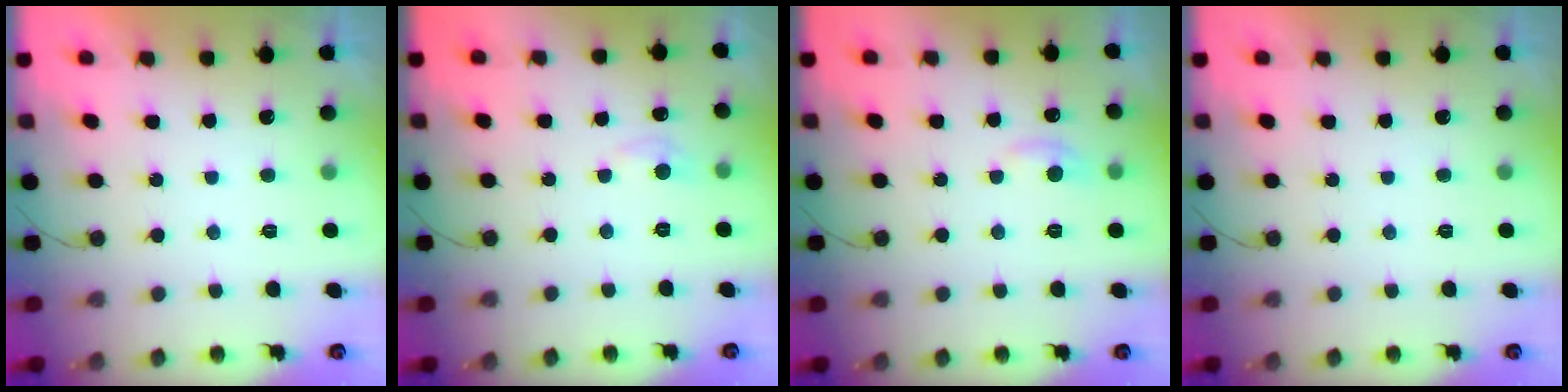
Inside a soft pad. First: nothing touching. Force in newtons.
{"total": 3.9, "press": 3.9, "slide": 0.5}
{"total": 5.9, "press": 5.9, "slide": 0.8}
{"total": 0.0}